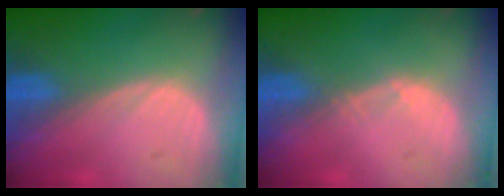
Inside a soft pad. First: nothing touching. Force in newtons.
{"total": 0.6, "press": 0.5, "slide": 0.3}